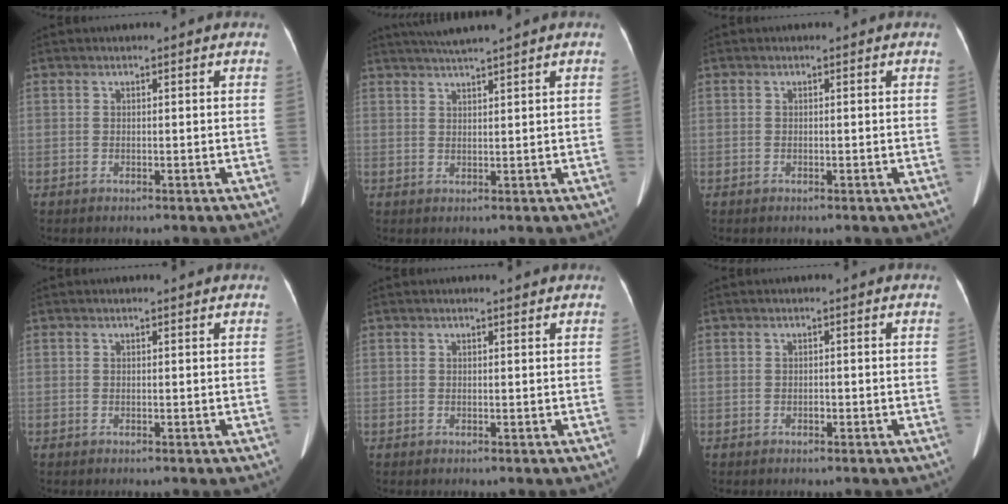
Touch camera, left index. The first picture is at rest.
{"total": 4.7, "force": [4.0, -1.3, 2.2], "torque": [-0.038, 0.012, 0.074]}
{"total": 0.0}
{"total": 1.2, "force": [1.2, -0.1, 0.4], "torque": [-0.010, 0.010, 0.017]}
{"total": 1.9, "force": [1.8, -0.1, 0.6], "torque": [-0.010, 0.006, 0.023]}
{"total": 0.0}